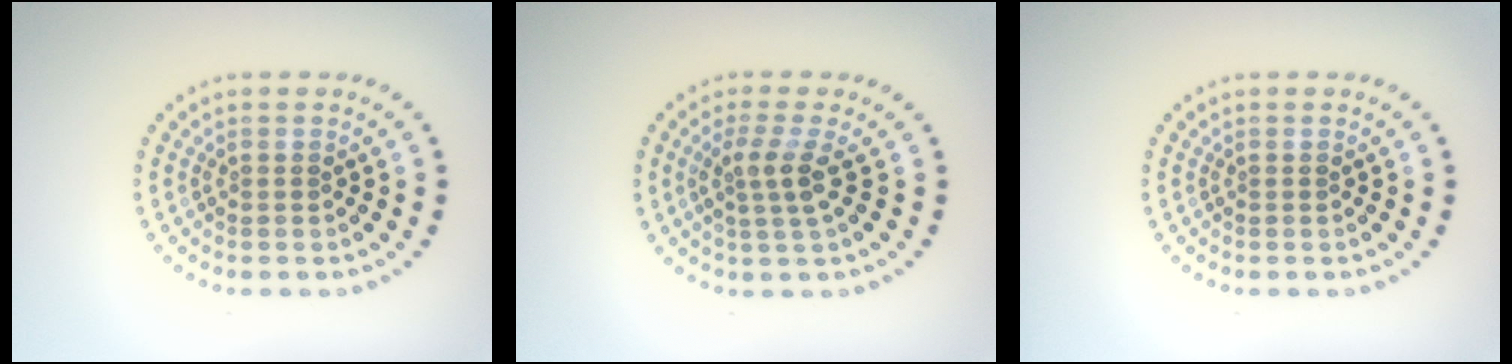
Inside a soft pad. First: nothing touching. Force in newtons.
{"total": 2.5, "press": 1.9, "slide": 1.7}
{"total": 0.0}